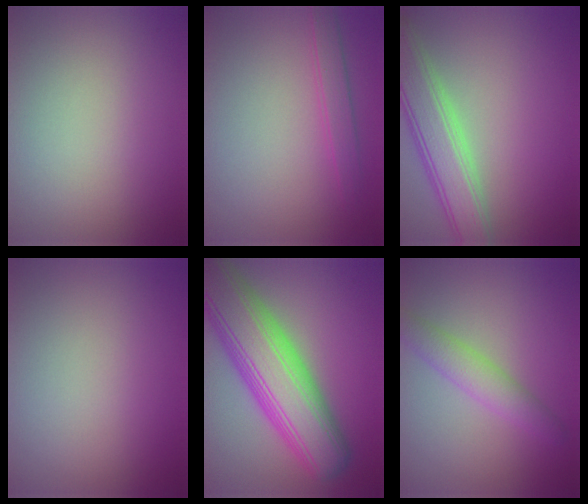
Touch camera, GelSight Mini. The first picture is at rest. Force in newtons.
{"total": 1.7, "press": 1.7, "slide": 0.1}
{"total": 6.2, "press": 6.1, "slide": 0.5}
{"total": 0.0}
{"total": 12.4, "press": 12.4, "slide": 0.7}
{"total": 3.2, "press": 3.2, "slide": 0.1}